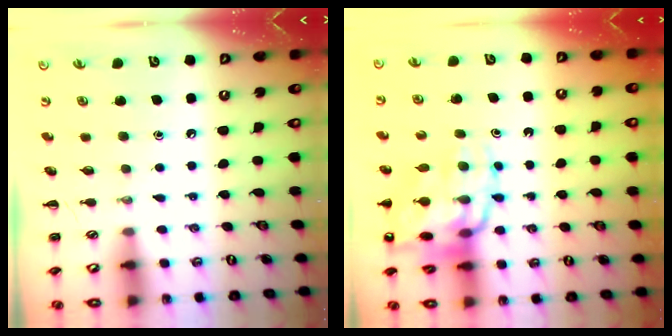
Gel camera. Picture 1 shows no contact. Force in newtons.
{"total": 16.4, "press": 16.0, "slide": 3.3}